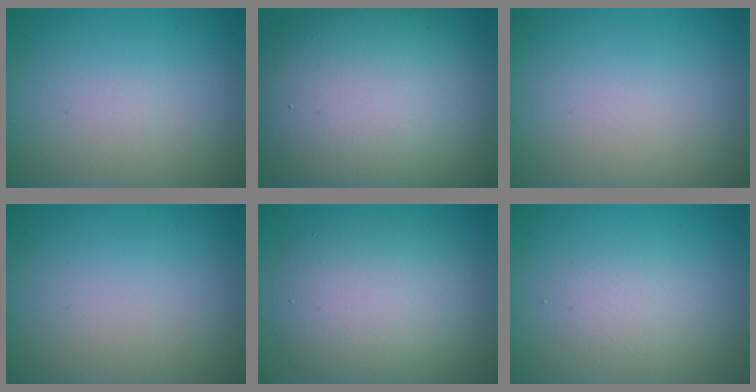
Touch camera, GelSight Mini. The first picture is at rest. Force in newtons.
{"total": 16.5, "press": 16.5, "slide": 0.7}
{"total": 0.0}
{"total": 0.0}
{"total": 6.6, "press": 6.5, "slide": 0.7}
{"total": 1.5, "press": 1.5, "slide": 0.1}